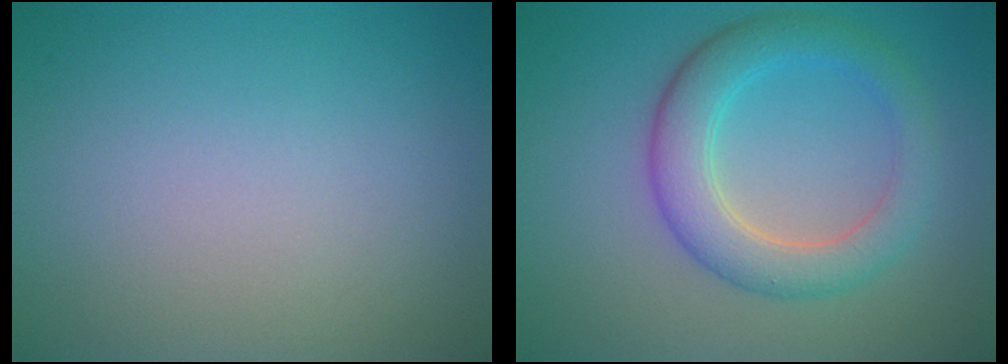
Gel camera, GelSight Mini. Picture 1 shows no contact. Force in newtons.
{"total": 4.8, "press": 4.8, "slide": 0.1}